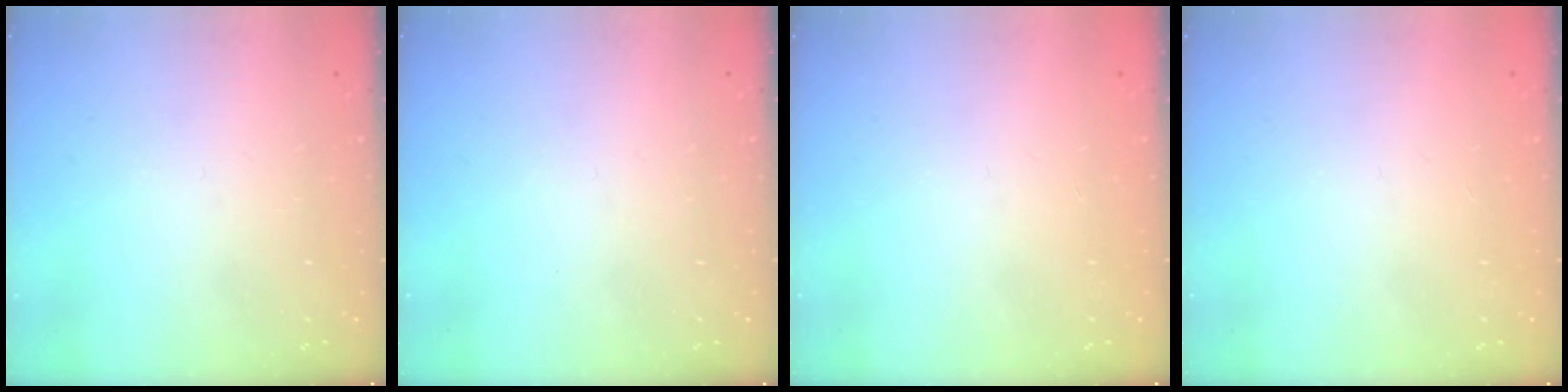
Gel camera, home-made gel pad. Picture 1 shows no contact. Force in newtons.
{"total": 0.0}
{"total": 1.4, "press": 1.2, "slide": 0.8}
{"total": 1.4, "press": 1.2, "slide": 0.8}